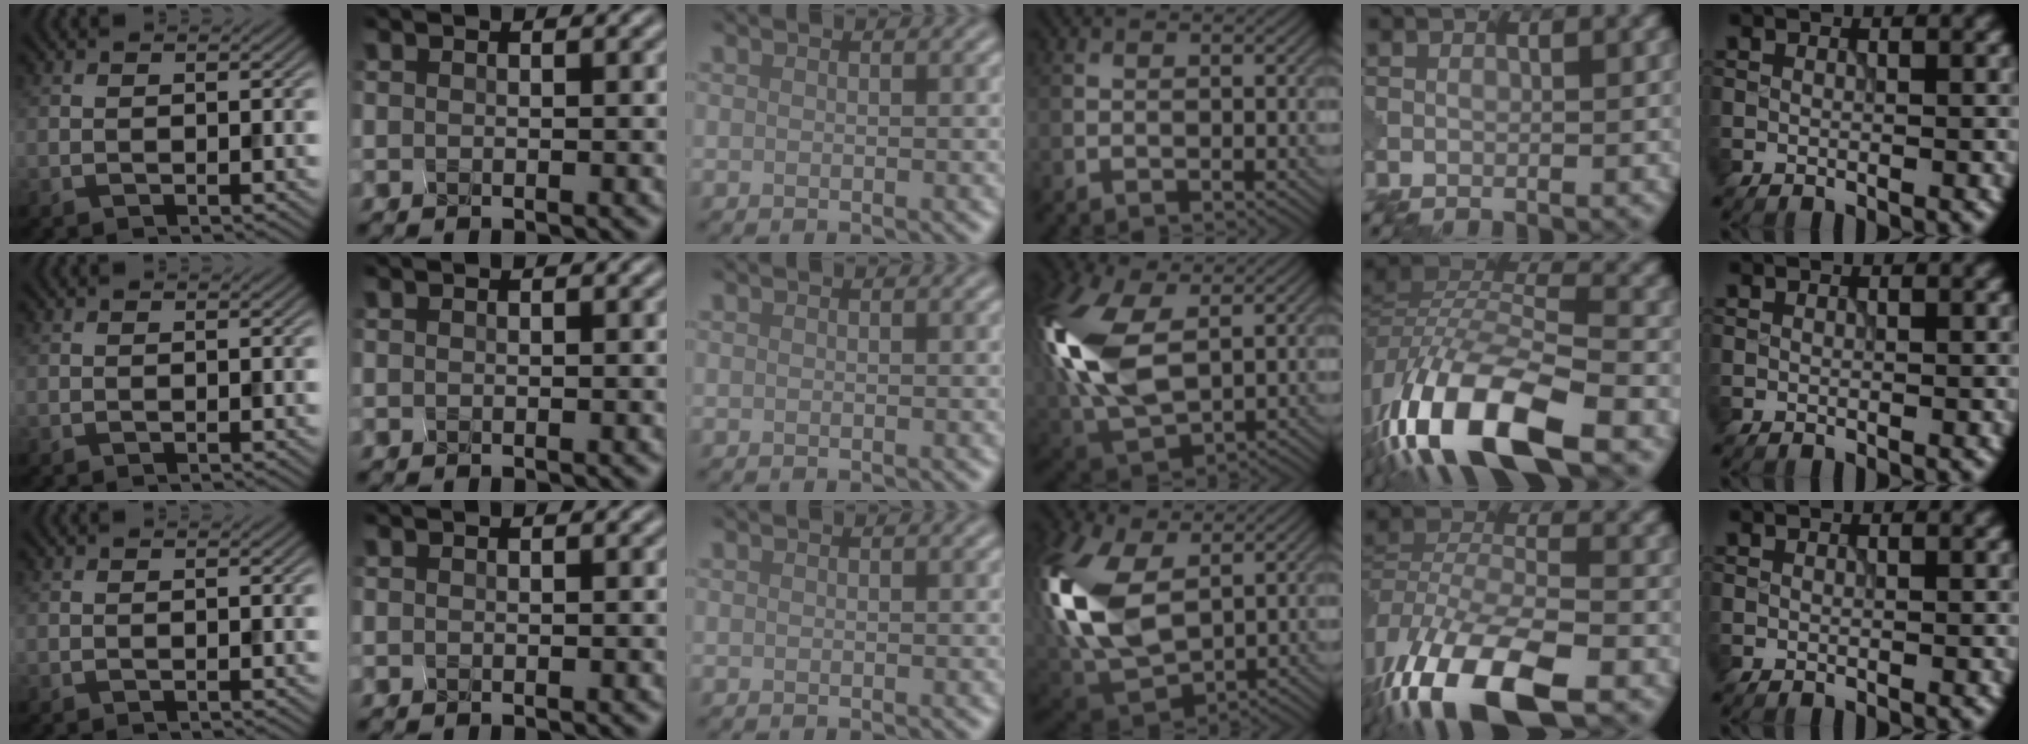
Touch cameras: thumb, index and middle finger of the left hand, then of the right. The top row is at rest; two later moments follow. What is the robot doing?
{"motion": "squeeze", "object": "clothespin"}